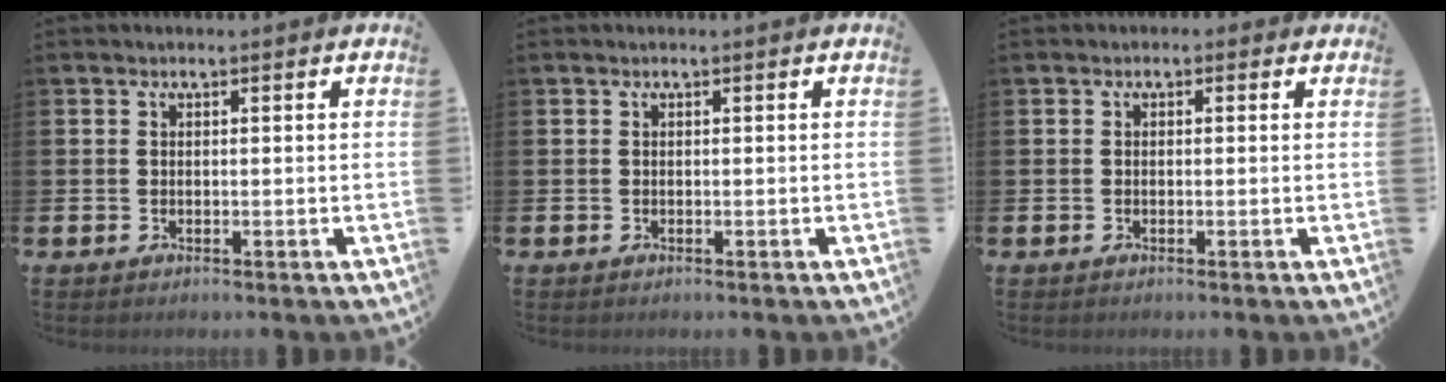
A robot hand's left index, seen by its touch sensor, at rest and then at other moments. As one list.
[{"total": 0.0}, {"total": 0.6, "force": [-0.3, 0.6, 0.2], "torque": [0.000, 0.005, -0.008]}]